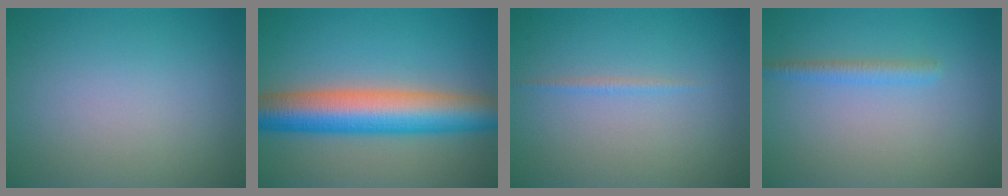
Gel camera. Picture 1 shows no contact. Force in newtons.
{"total": 9.3, "press": 9.3, "slide": 0.5}
{"total": 0.7, "press": 0.7, "slide": 0.1}
{"total": 1.6, "press": 1.6, "slide": 0.0}